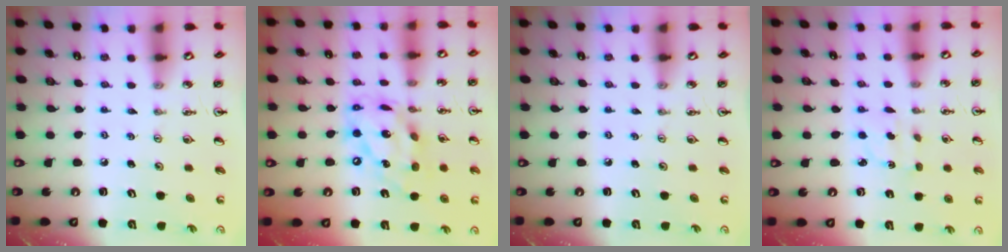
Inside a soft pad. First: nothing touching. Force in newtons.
{"total": 16.5, "press": 16.5, "slide": 1.2}
{"total": 0.0}
{"total": 2.5, "press": 2.4, "slide": 0.6}